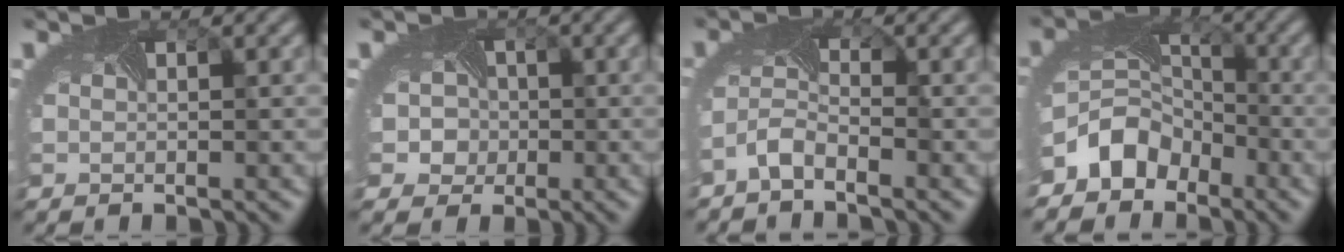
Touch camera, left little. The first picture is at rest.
{"total": 4.6, "force": [-0.4, 4.2, 1.7], "torque": [-0.013, 0.010, -0.027]}
{"total": 2.2, "force": [-2.0, 0.4, 0.9], "torque": [-0.032, -0.002, -0.045]}
{"total": 5.2, "force": [-3.5, 3.5, 1.5], "torque": [-0.024, -0.005, -0.073]}